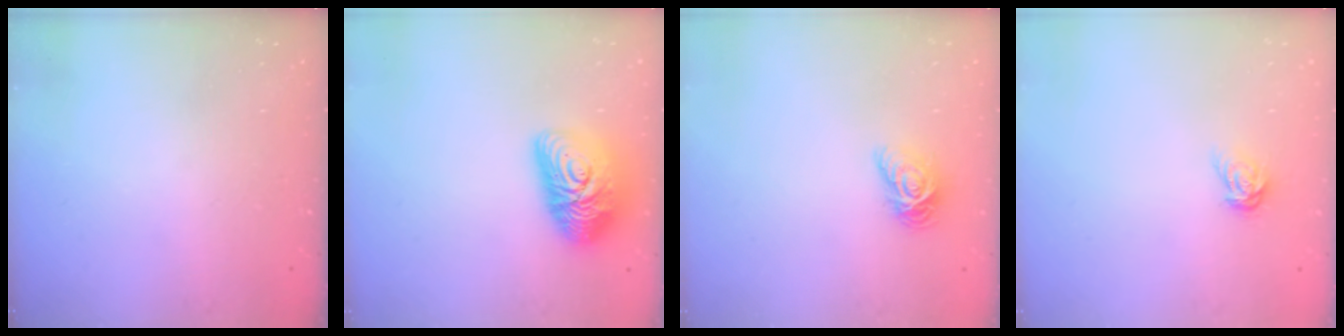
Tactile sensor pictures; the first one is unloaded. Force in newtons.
{"total": 14.4, "press": 14.4, "slide": 1.0}
{"total": 7.1, "press": 7.1, "slide": 0.2}
{"total": 5.6, "press": 5.6, "slide": 0.7}